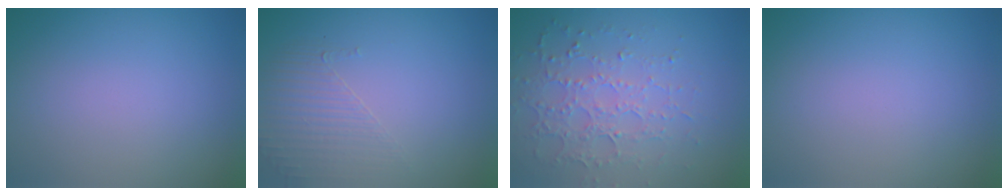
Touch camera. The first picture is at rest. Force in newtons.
{"total": 1.7, "press": 0.9, "slide": 1.4}
{"total": 3.5, "press": 3.3, "slide": 1.2}
{"total": 0.0}